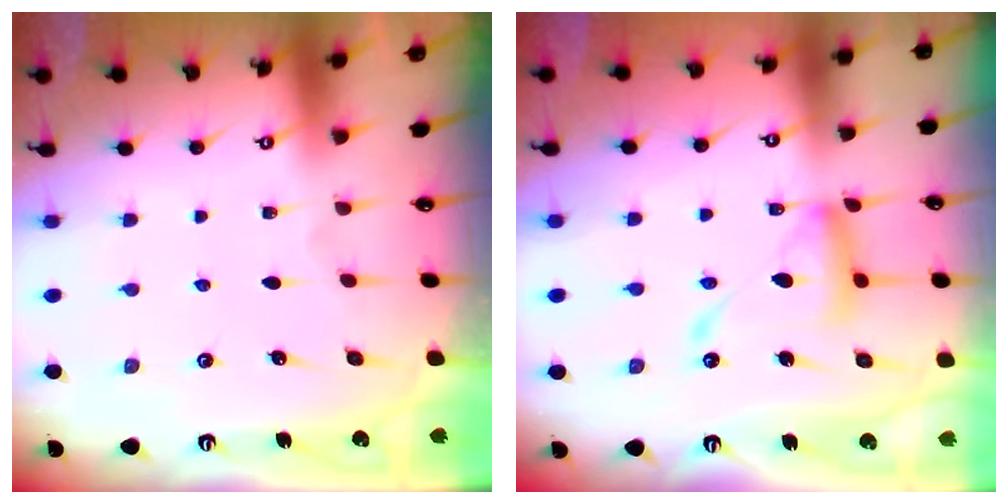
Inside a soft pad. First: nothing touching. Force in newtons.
{"total": 13.3, "press": 13.3, "slide": 1.1}